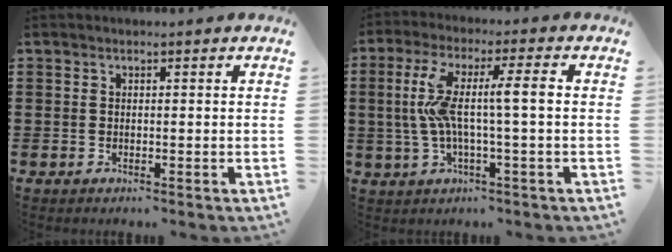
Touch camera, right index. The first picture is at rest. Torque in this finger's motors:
{"motor_torque": [1.29, -0.85, 0.57, 0.21]}